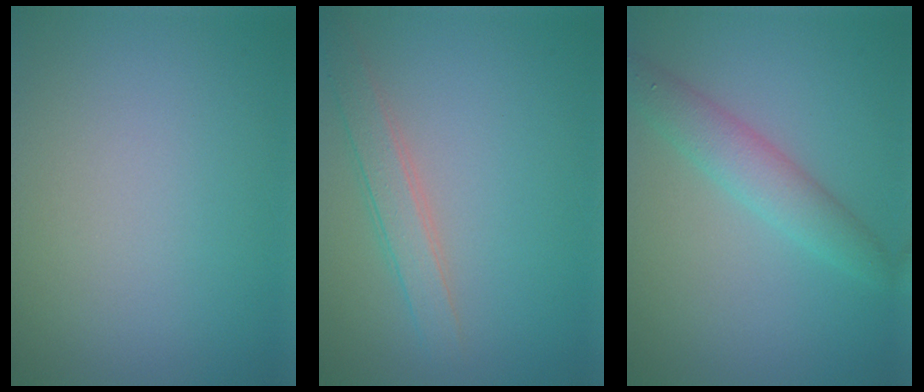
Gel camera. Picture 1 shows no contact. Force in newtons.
{"total": 2.4, "press": 2.4, "slide": 0.1}
{"total": 3.2, "press": 3.2, "slide": 0.0}